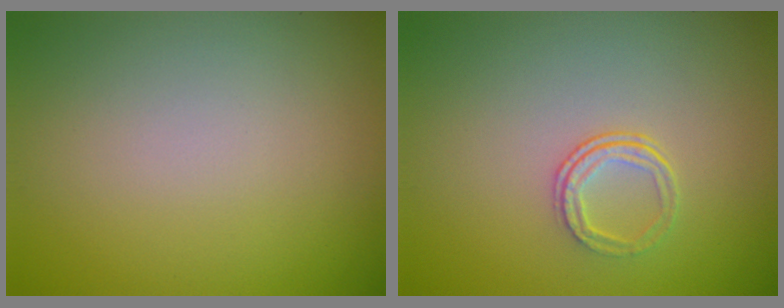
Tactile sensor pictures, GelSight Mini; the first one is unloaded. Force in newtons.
{"total": 1.7, "press": 1.1, "slide": 1.4}